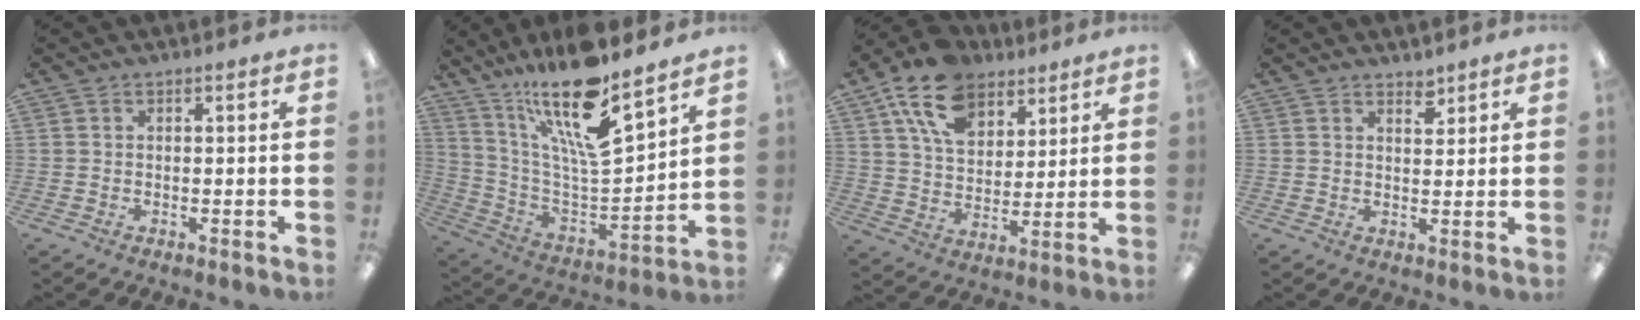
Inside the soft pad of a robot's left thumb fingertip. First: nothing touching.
{"total": 19.7, "force": [14.7, 4.2, 12.4], "torque": [-0.230, -0.099, 0.248]}
{"total": 15.8, "force": [9.9, 9.7, 7.6], "torque": [-0.140, -0.035, 0.185]}
{"total": 3.1, "force": [2.6, 1.3, 1.0], "torque": [0.001, -0.017, 0.043]}